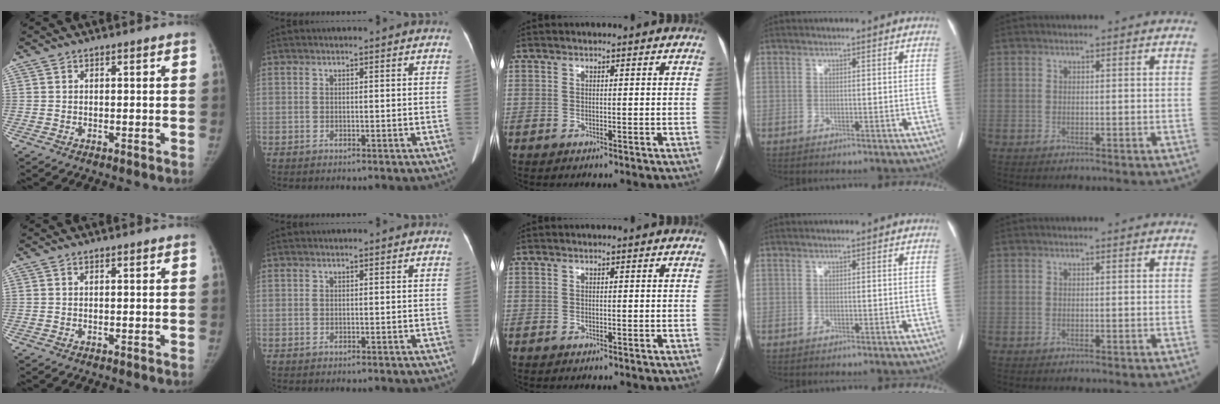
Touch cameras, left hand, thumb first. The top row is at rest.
{}